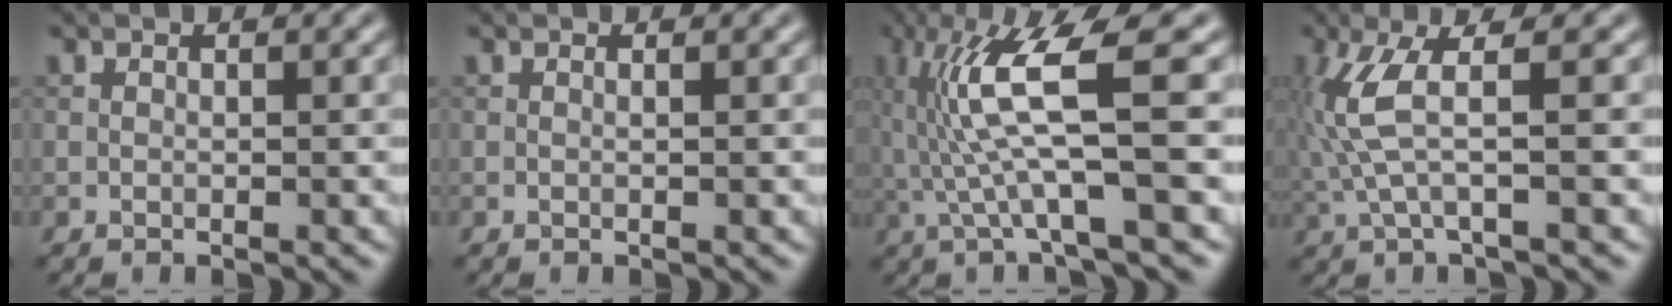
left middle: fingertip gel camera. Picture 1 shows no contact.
{"total": 0.5, "force": [0.3, 0.1, 0.4], "torque": [-0.009, -0.003, -0.004]}
{"total": 6.8, "force": [-0.1, 0.5, 6.8], "torque": [-0.147, 0.016, 0.000]}
{"total": 4.5, "force": [0.6, 0.6, 4.4], "torque": [-0.123, 0.006, 0.014]}